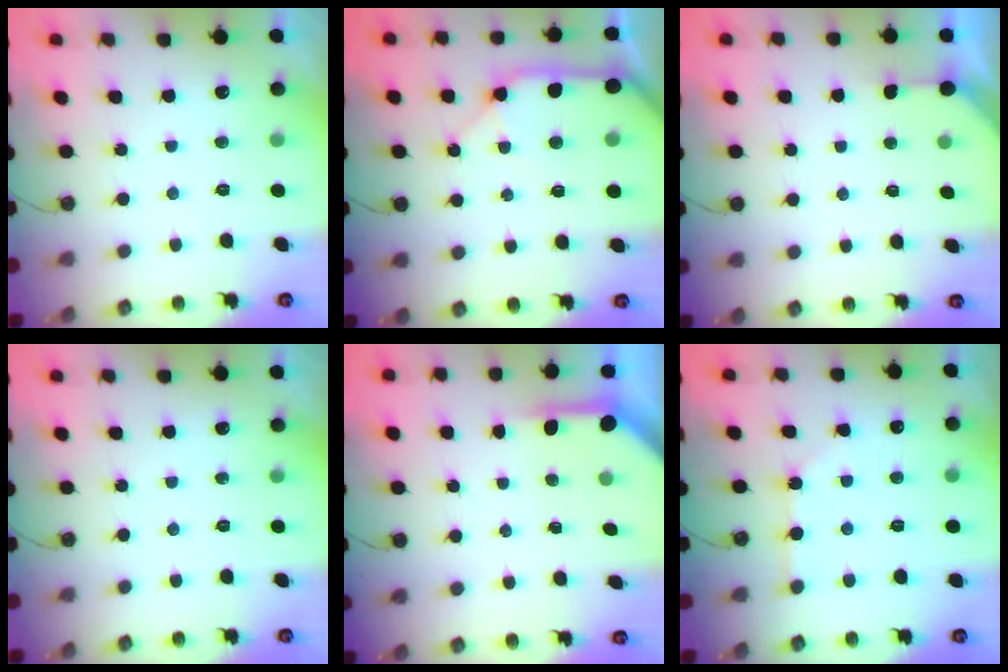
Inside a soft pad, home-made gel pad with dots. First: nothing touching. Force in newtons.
{"total": 12.4, "press": 12.2, "slide": 1.9}
{"total": 1.6, "press": 1.6, "slide": 0.3}
{"total": 0.0}
{"total": 3.9, "press": 3.8, "slide": 0.4}
{"total": 4.3, "press": 4.3, "slide": 0.4}